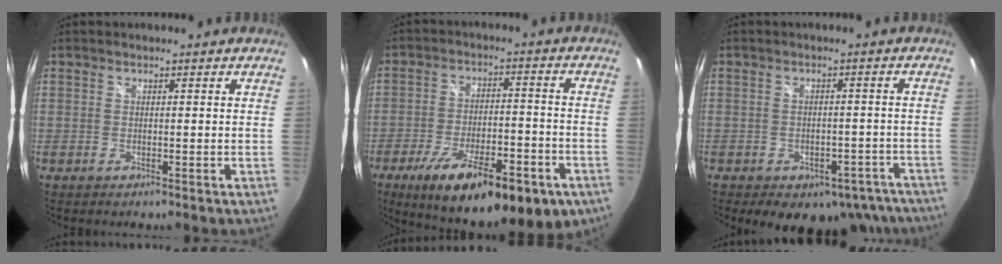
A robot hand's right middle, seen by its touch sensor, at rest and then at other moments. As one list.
[{"total": 22.0, "force": [-13.0, 7.1, 16.3], "torque": [-0.265, -0.040, -0.182]}, {"total": 14.4, "force": [-10.4, 8.1, 6.0], "torque": [-0.101, 0.009, -0.099]}]